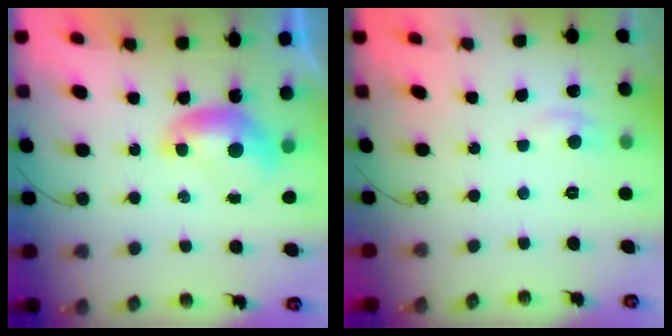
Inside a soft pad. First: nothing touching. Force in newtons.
{"total": 1.0, "press": 0.5, "slide": 0.9}